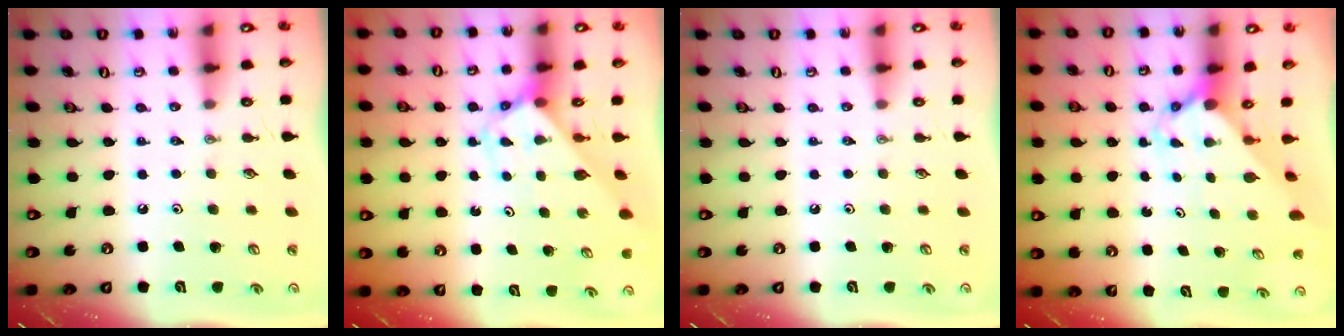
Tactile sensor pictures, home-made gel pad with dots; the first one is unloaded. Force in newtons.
{"total": 2.9, "press": 2.9, "slide": 0.2}
{"total": 0.0}
{"total": 2.8, "press": 2.8, "slide": 0.3}